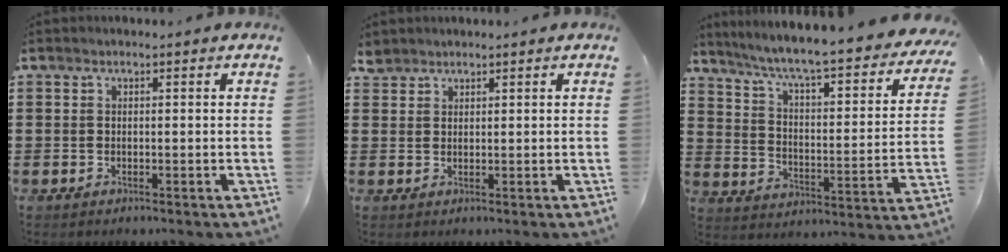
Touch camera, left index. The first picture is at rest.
{"total": 1.8, "force": [1.7, 0.6, 0.2], "torque": [-0.008, 0.003, 0.034]}
{"total": 6.1, "force": [5.0, -0.2, 3.5], "torque": [-0.091, -0.048, 0.075]}